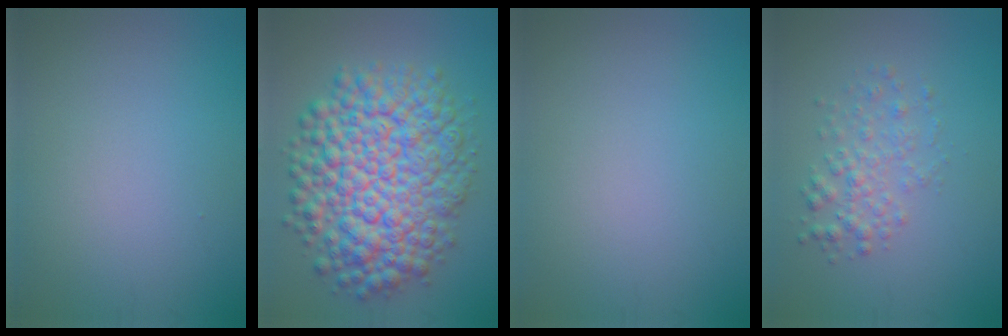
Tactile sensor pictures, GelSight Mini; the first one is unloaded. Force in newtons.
{"total": 11.6, "press": 11.6, "slide": 0.3}
{"total": 0.0}
{"total": 2.5, "press": 2.5, "slide": 0.0}